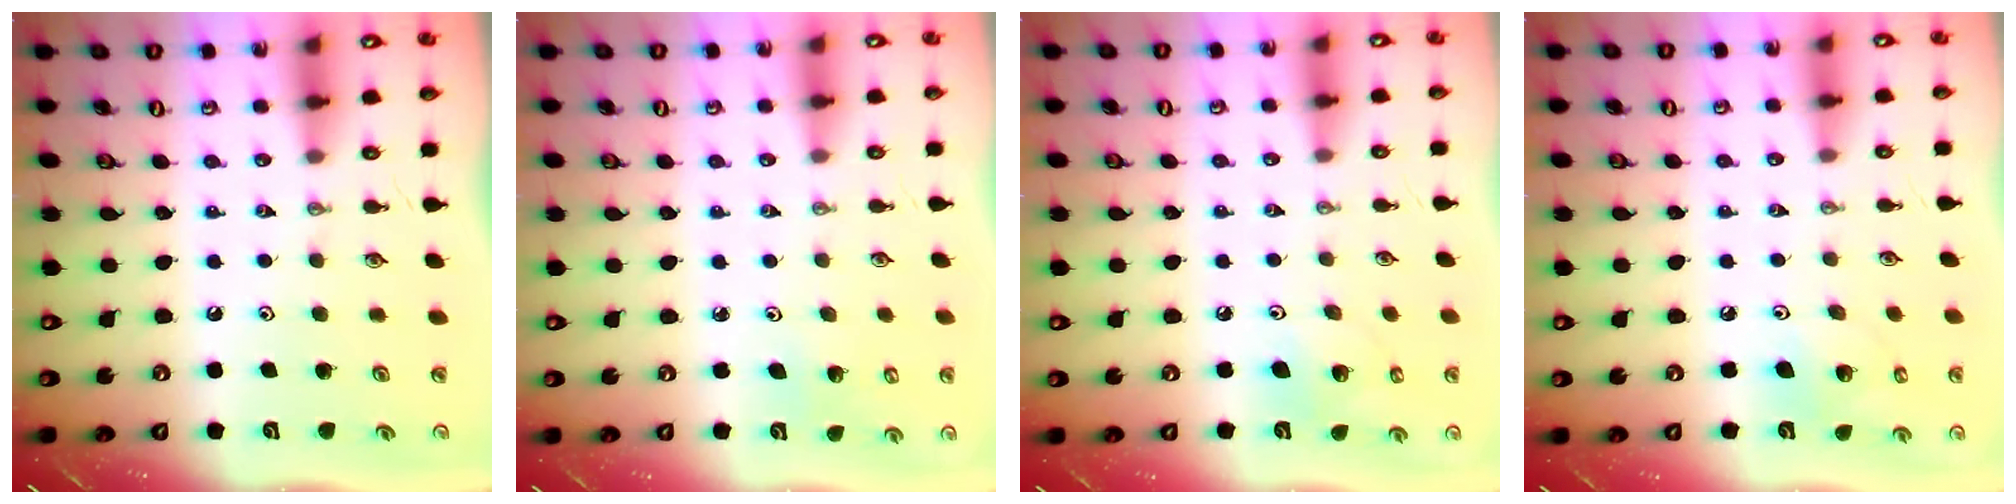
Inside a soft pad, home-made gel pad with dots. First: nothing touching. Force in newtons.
{"total": 2.8, "press": 2.7, "slide": 1.0}
{"total": 7.9, "press": 7.8, "slide": 1.5}
{"total": 7.9, "press": 7.8, "slide": 1.5}